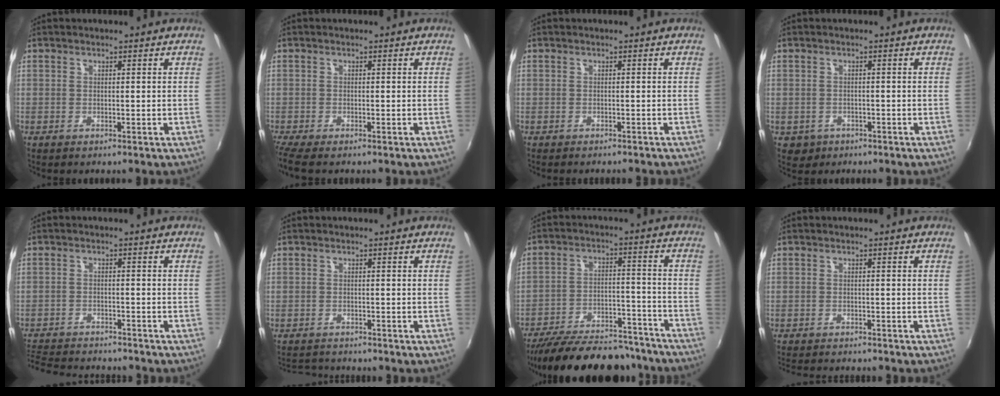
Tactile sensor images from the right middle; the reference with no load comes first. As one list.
[{"total": 3.6, "force": [-2.9, 0.4, 2.1], "torque": [-0.049, -0.021, -0.057]}, {"total": 2.4, "force": [-2.2, 0.6, 0.8], "torque": [-0.020, -0.012, -0.030]}, {"total": 3.3, "force": [-1.3, 2.9, 0.9], "torque": [-0.027, -0.003, -0.013]}, {"total": 10.8, "force": [-9.9, 2.7, 3.4], "torque": [-0.095, -0.011, -0.159]}, {"total": 3.3, "force": [-3.2, 0.9, 0.1], "torque": [-0.015, 0.000, -0.059]}, {"total": 25.1, "force": [-21.8, 7.7, 9.8], "torque": [-0.192, 0.003, -0.295]}, {"total": 4.8, "force": [-4.5, 0.8, 1.4], "torque": [-0.040, -0.018, -0.072]}]